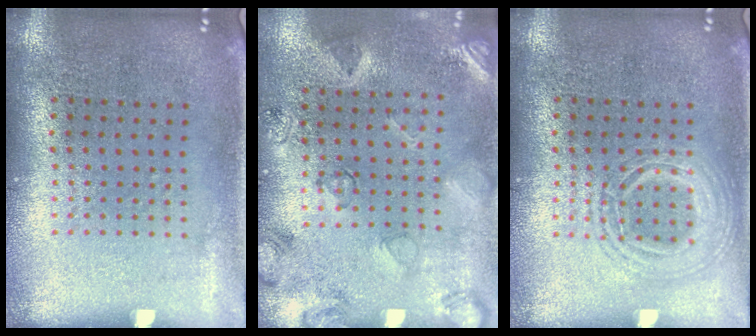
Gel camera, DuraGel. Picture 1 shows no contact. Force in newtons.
{"total": 2.5, "press": 1.8, "slide": 1.8}
{"total": 2.5, "press": 2.5, "slide": 0.3}